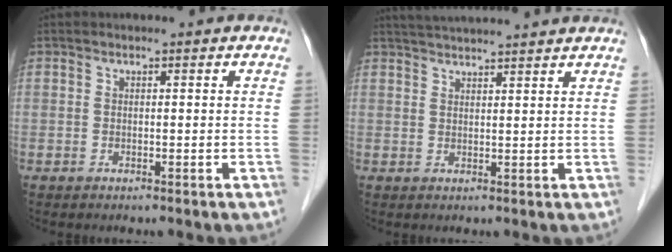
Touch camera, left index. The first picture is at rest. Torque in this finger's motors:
{"motor_torque": [-0.61, -0.79, 0.16, 0.02]}